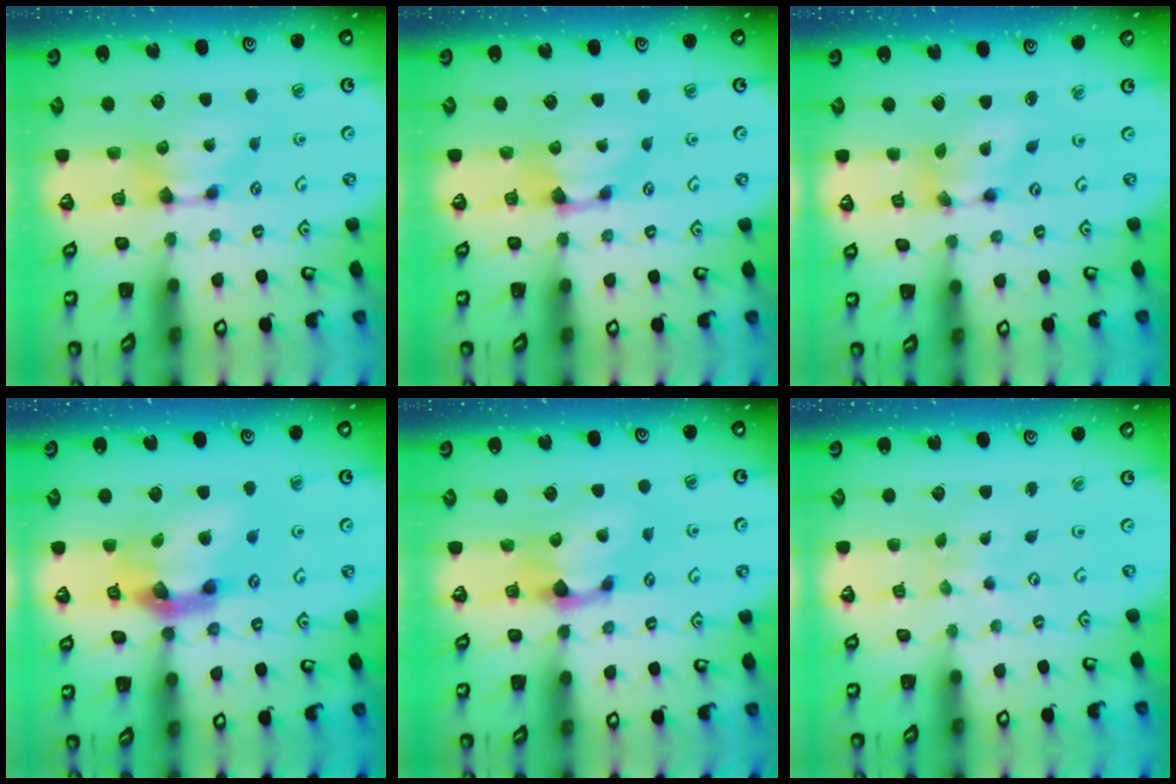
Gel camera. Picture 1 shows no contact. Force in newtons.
{"total": 0.9, "press": 0.2, "slide": 0.9}
{"total": 5.0, "press": 4.6, "slide": 1.9}
{"total": 9.2, "press": 8.7, "slide": 2.9}
{"total": 1.2, "press": 0.4, "slide": 1.2}
{"total": 4.3, "press": 4.3, "slide": 0.2}